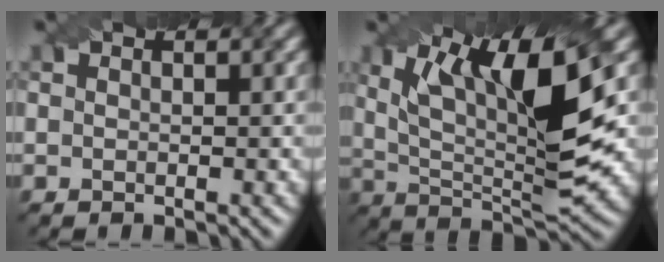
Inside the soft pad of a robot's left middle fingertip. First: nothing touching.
{"total": 12.2, "force": [3.6, 3.5, 11.1], "torque": [-0.181, -0.001, 0.061]}